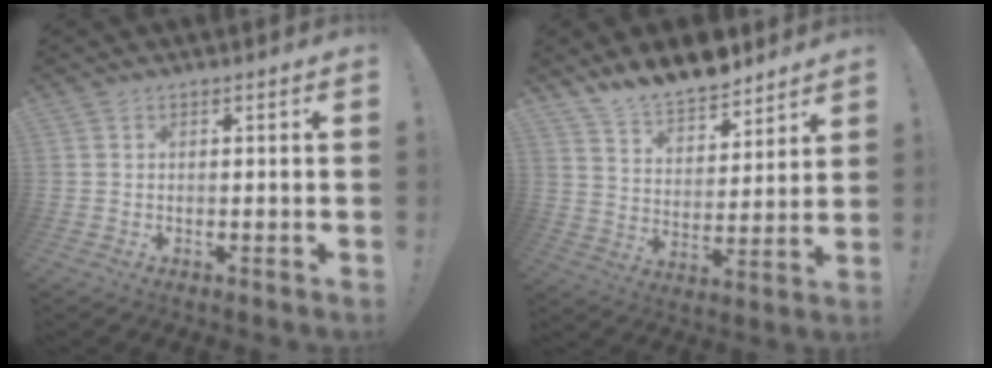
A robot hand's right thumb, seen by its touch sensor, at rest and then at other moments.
{"total": 10.7, "force": [10.0, 3.4, 1.9], "torque": [-0.052, -0.085, 0.188]}